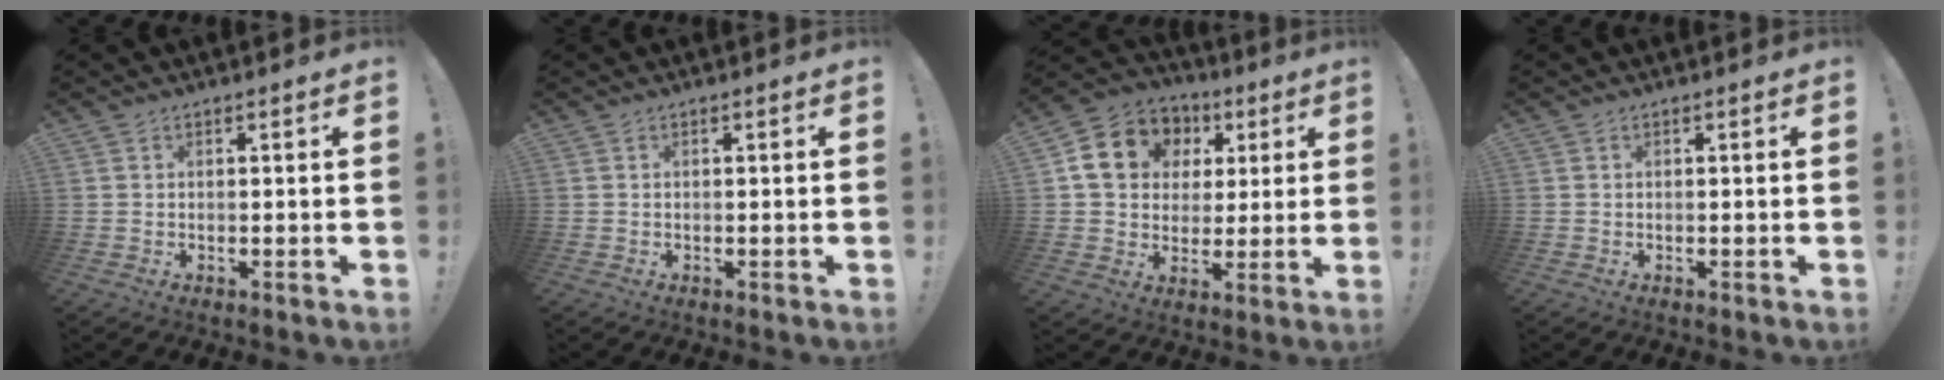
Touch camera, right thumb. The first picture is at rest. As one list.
[{"total": 0.0}, {"total": 14.3, "force": [5.0, 11.9, 6.3], "torque": [-0.093, -0.011, 0.105]}, {"total": 0.0}]